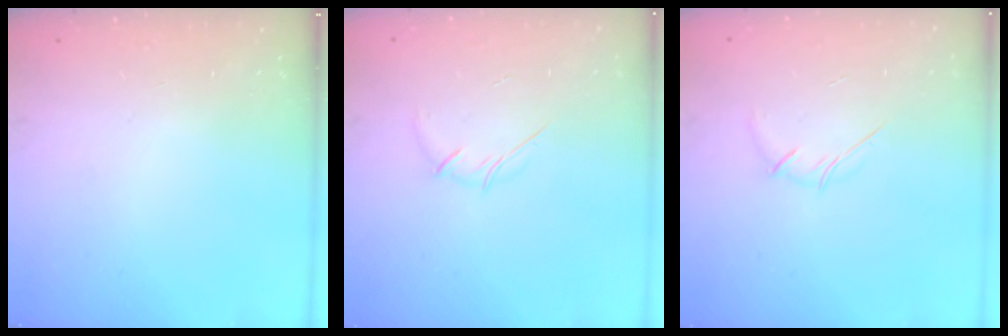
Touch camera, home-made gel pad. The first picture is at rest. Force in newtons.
{"total": 3.6, "press": 3.5, "slide": 0.9}
{"total": 3.6, "press": 3.5, "slide": 0.9}